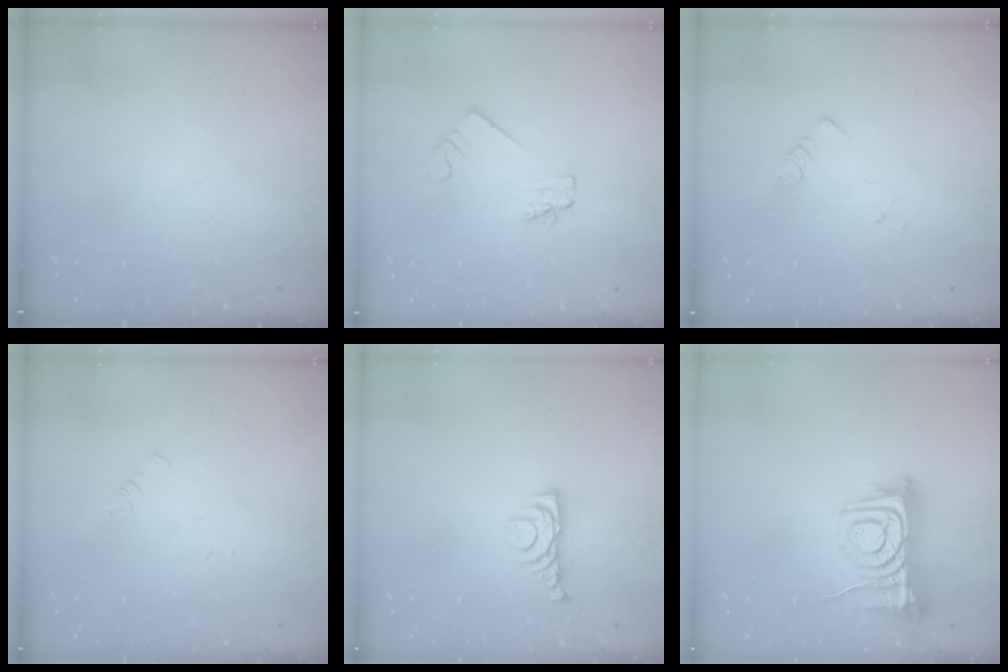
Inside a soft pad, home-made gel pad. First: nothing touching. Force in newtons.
{"total": 2.0, "press": 2.0, "slide": 0.1}
{"total": 4.0, "press": 3.9, "slide": 0.5}
{"total": 1.0, "press": 0.9, "slide": 0.2}
{"total": 5.5, "press": 5.4, "slide": 1.1}
{"total": 10.2, "press": 10.2, "slide": 1.2}